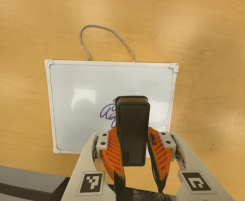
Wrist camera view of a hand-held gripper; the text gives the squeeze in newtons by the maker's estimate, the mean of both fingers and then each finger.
{"total": 10.0, "left": 7.4, "right": 12.5}